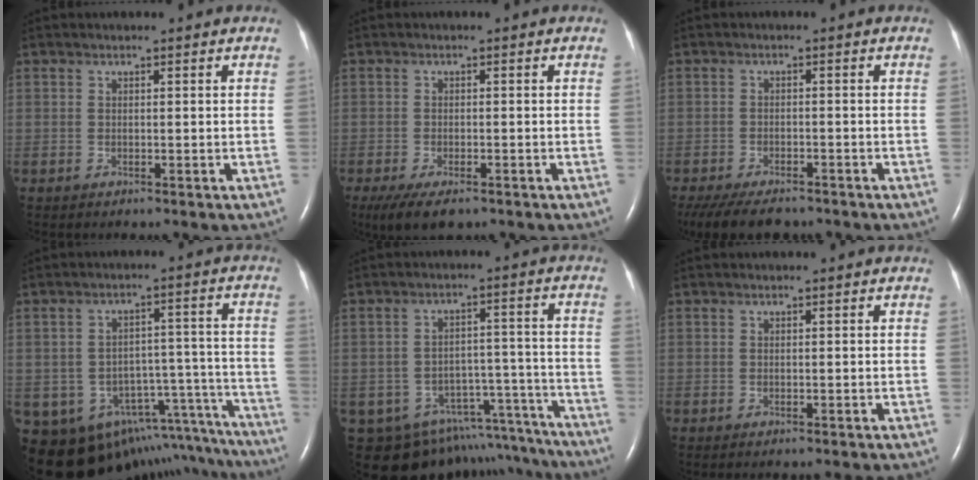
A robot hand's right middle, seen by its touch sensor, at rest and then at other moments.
{"total": 6.1, "force": [-4.2, 2.2, 3.9], "torque": [-0.068, -0.013, -0.067]}
{"total": 10.0, "force": [-8.0, 3.6, 4.7], "torque": [-0.087, -0.014, -0.120]}
{"total": 18.8, "force": [-14.6, 9.6, 6.9], "torque": [-0.071, 0.067, -0.170]}
{"total": 18.1, "force": [-15.7, 7.7, 4.6], "torque": [-0.053, 0.053, -0.191]}
{"total": 1.4, "force": [-1.3, 0.3, 0.5], "torque": [-0.009, -0.003, -0.015]}